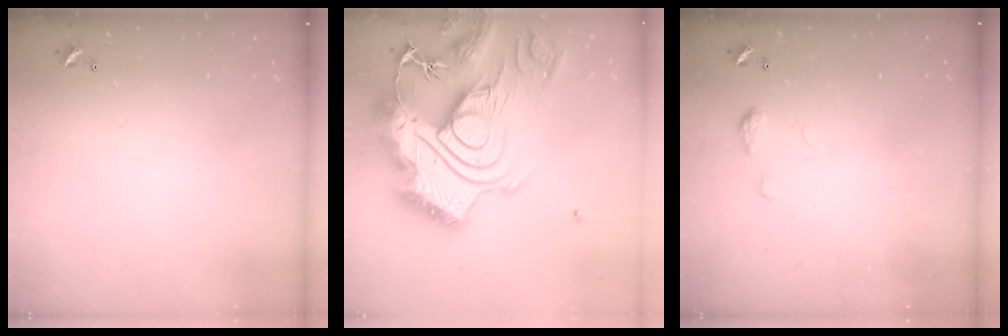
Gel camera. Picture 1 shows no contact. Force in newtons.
{"total": 0.7, "press": 0.7, "slide": 0.0}
{"total": 5.4, "press": 5.3, "slide": 0.7}